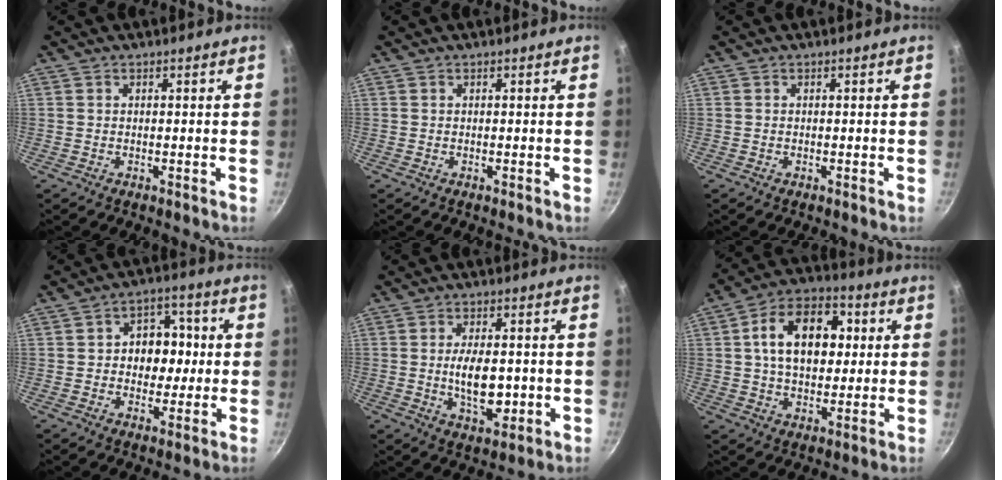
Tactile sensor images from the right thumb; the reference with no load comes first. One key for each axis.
{"total": 0.0}
{"total": 0.0}
{"total": 9.8, "fx": 0.5, "fy": 7.7, "fz": 6.1, "tx": -0.033, "ty": 0.014, "tz": -0.001}
{"total": 9.2, "fx": -0.7, "fy": 4.8, "fz": 7.8, "tx": -0.110, "ty": -0.004, "tz": -0.009}
{"total": 16.4, "fx": 3.0, "fy": 10.9, "fz": 11.9, "tx": -0.154, "ty": 0.019, "tz": 0.035}